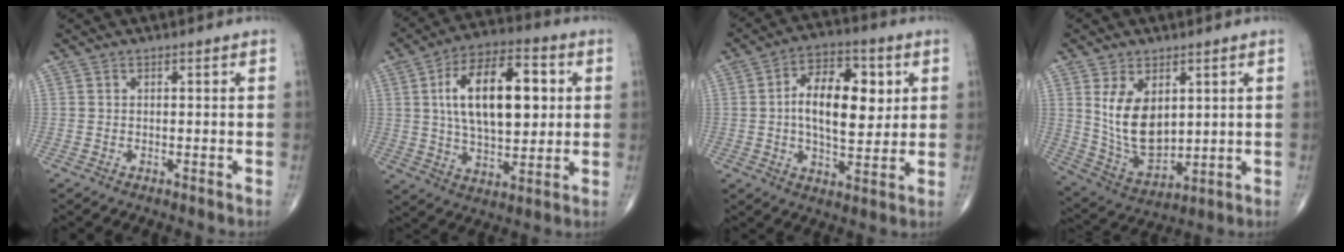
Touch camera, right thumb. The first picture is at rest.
{"total": 19.4, "force": [3.6, 9.7, 16.4], "torque": [-0.247, 0.006, 0.057]}
{"total": 14.5, "force": [2.3, 7.5, 12.1], "torque": [-0.166, 0.000, 0.032]}
{"total": 12.3, "force": [3.0, 7.4, 9.3], "torque": [-0.146, -0.022, 0.077]}